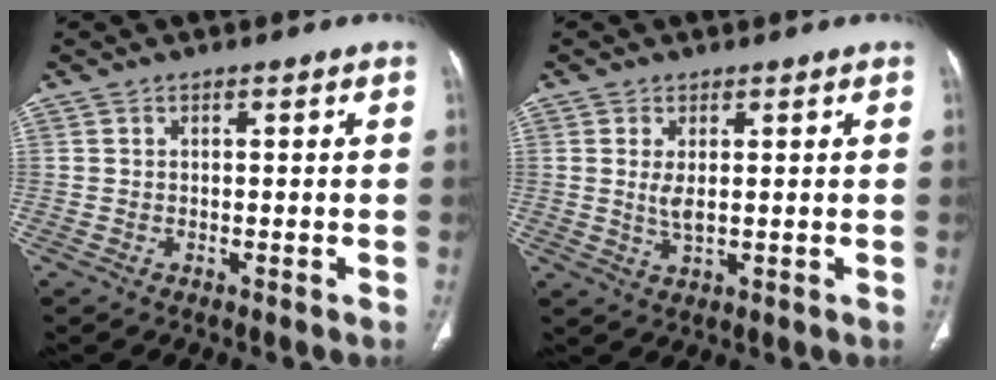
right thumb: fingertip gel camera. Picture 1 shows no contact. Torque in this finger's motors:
{"motor_torque": [-0.47, 0.30, 0.06, 0.73, 0.02]}